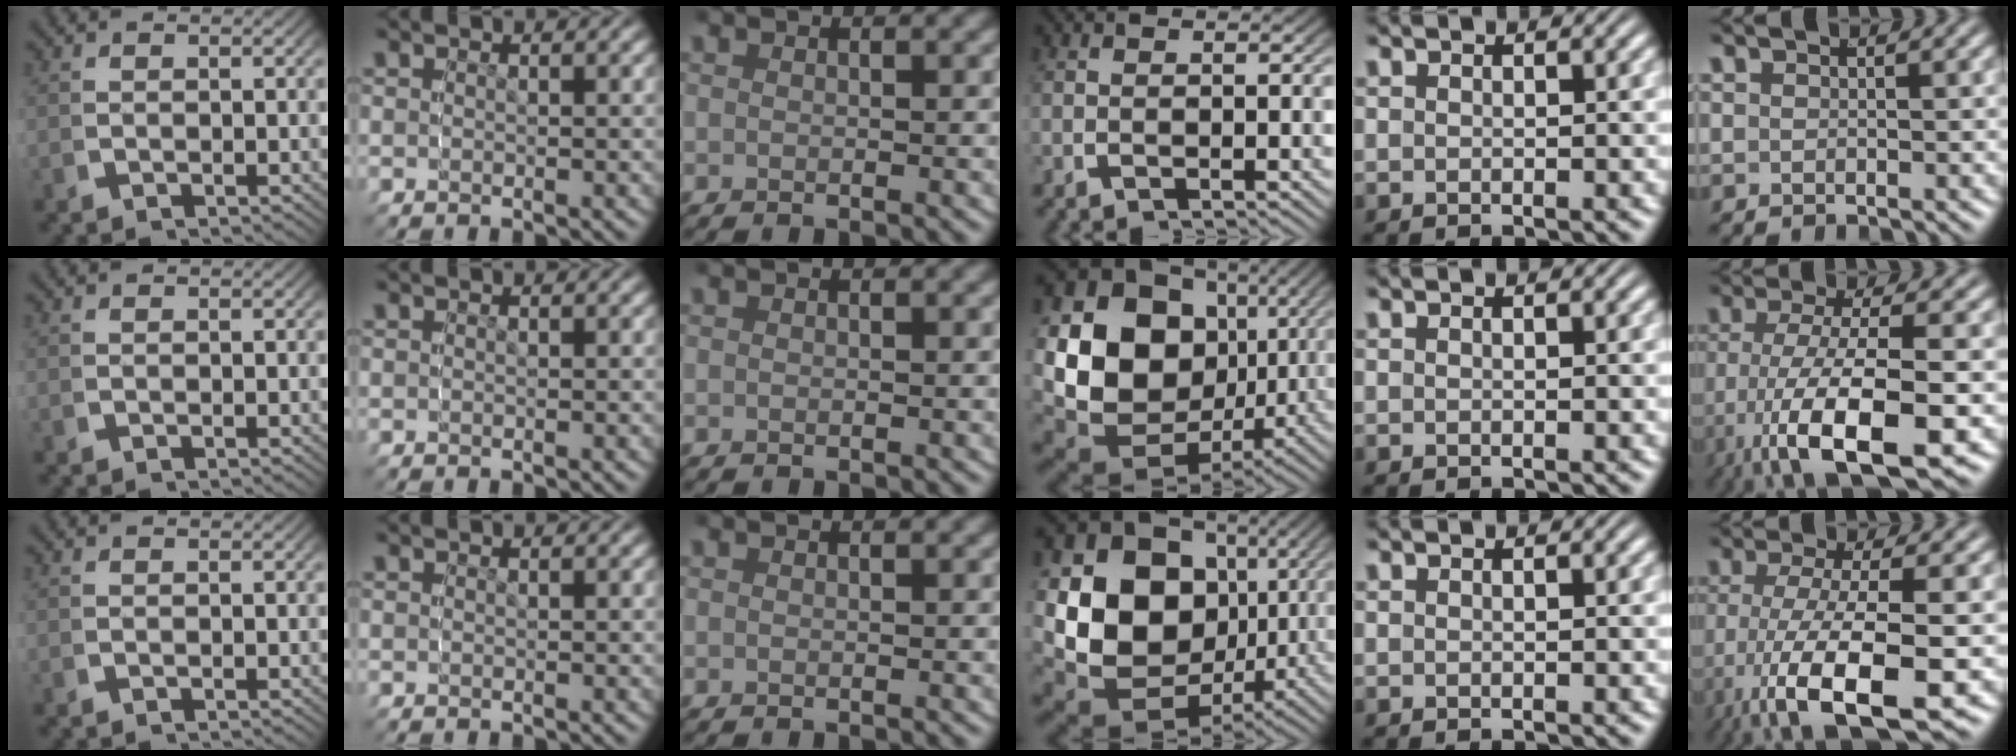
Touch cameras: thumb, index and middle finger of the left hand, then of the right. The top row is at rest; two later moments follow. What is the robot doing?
{"motion": "grasp_and_lifting", "object": "cloth"}